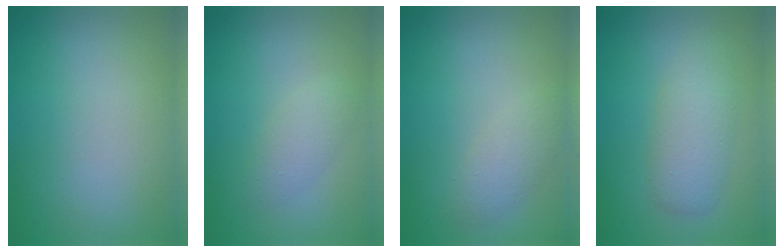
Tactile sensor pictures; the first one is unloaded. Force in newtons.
{"total": 1.9, "press": 1.9, "slide": 0.1}
{"total": 2.0, "press": 2.0, "slide": 0.1}
{"total": 3.4, "press": 3.4, "slide": 0.1}